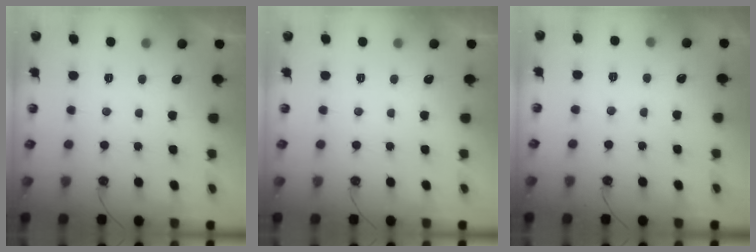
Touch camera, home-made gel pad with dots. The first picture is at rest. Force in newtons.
{"total": 0.0}
{"total": 4.3, "press": 4.3, "slide": 0.6}